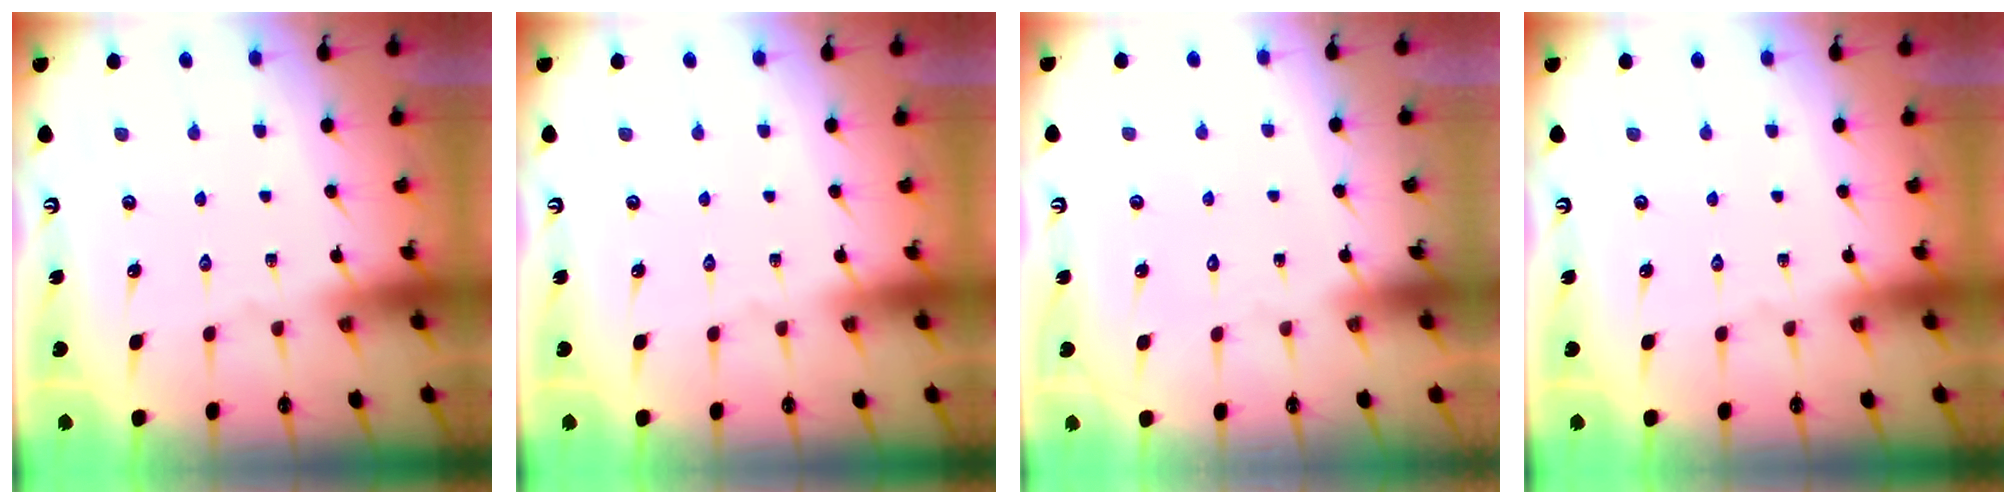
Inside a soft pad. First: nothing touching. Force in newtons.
{"total": 0.0}
{"total": 1.5, "press": 1.5, "slide": 0.0}
{"total": 0.0}